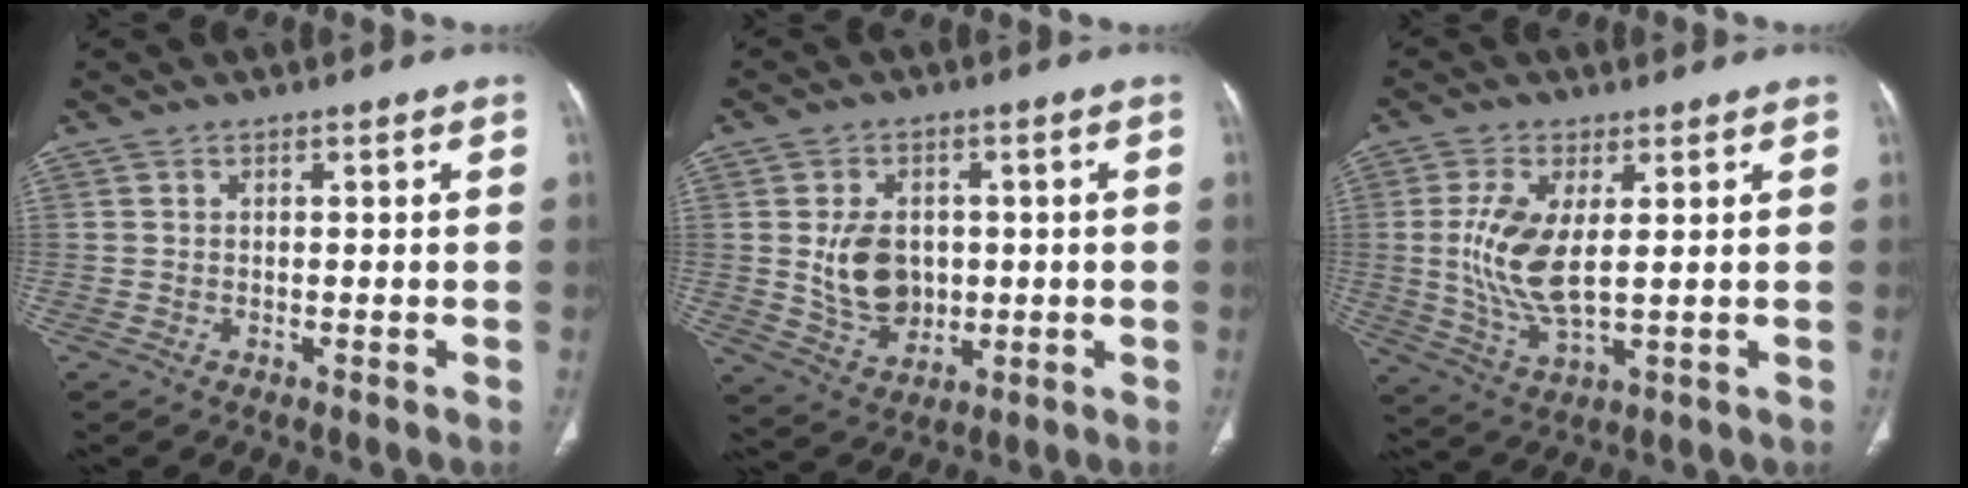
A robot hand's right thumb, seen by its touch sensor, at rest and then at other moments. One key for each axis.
{"total": 9.6, "fx": 0.5, "fy": 7.2, "fz": 6.3, "tx": -0.083, "ty": -0.008, "tz": 0.022}
{"total": 10.5, "fx": 1.3, "fy": 4.3, "fz": 9.5, "tx": -0.202, "ty": -0.018, "tz": 0.031}